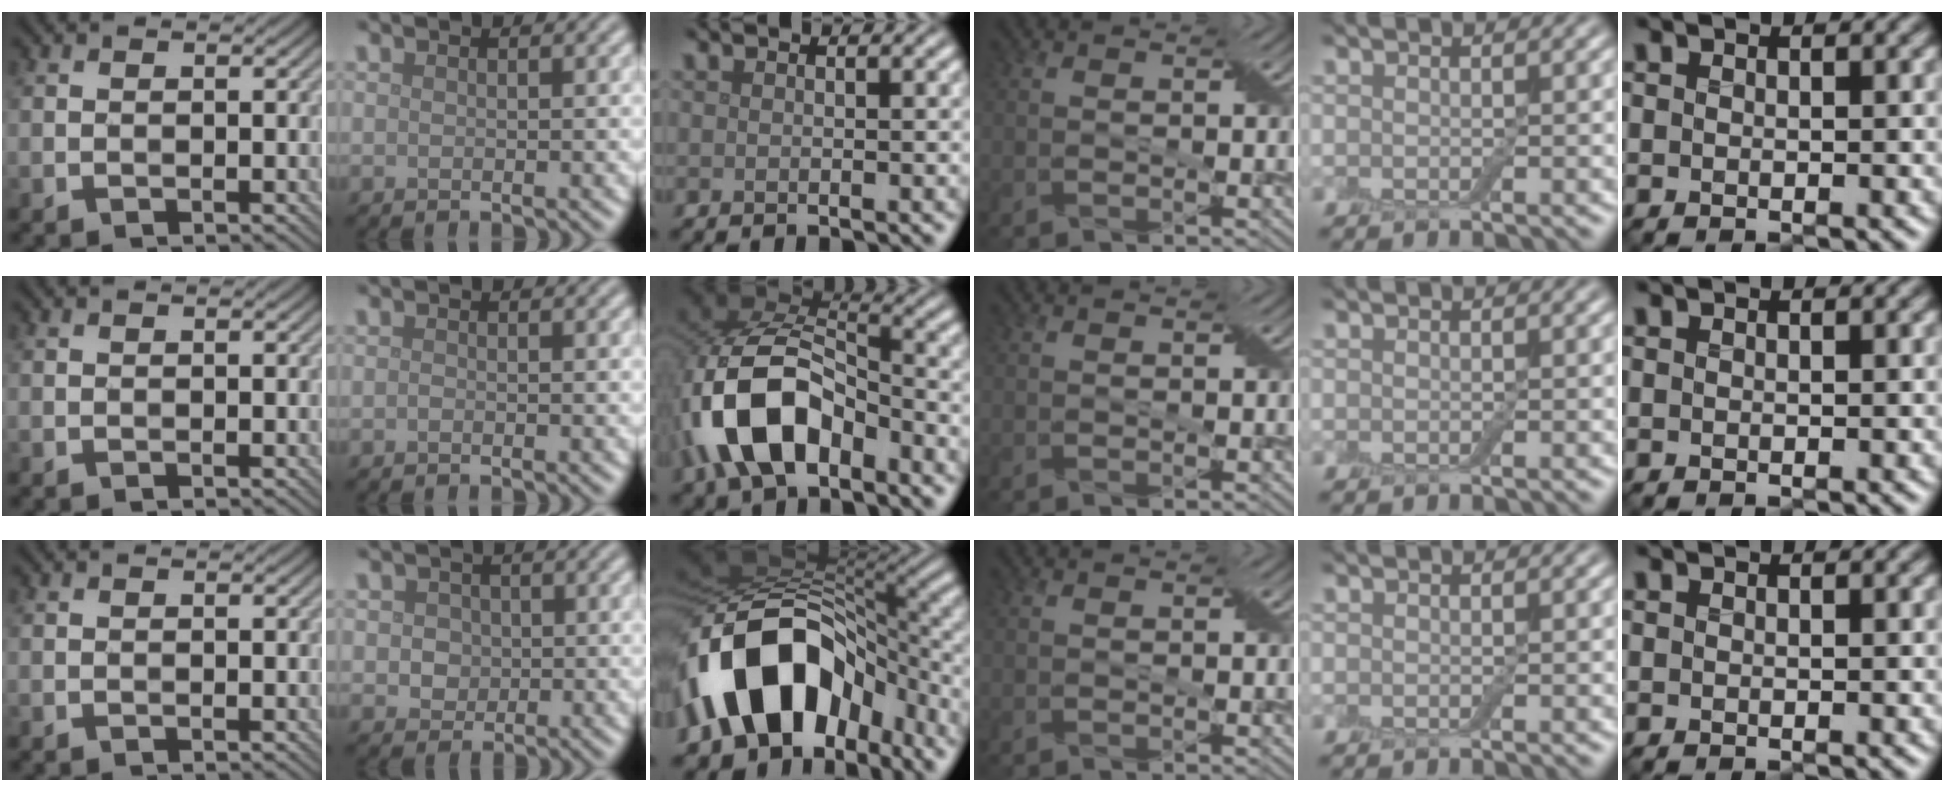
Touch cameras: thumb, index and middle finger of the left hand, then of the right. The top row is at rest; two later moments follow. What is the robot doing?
{"motion": "extract", "object": "drawer"}